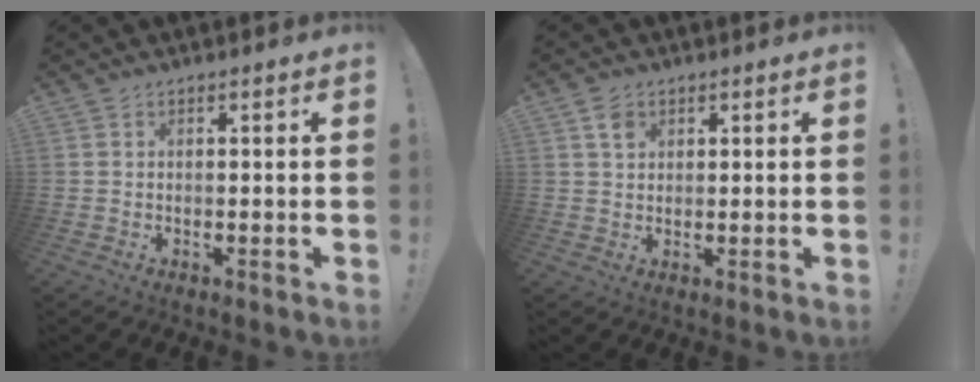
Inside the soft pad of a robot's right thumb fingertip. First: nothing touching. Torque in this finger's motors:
{"motor_torque": [0.68, 0.85, 0.52, -0.07, -0.01]}